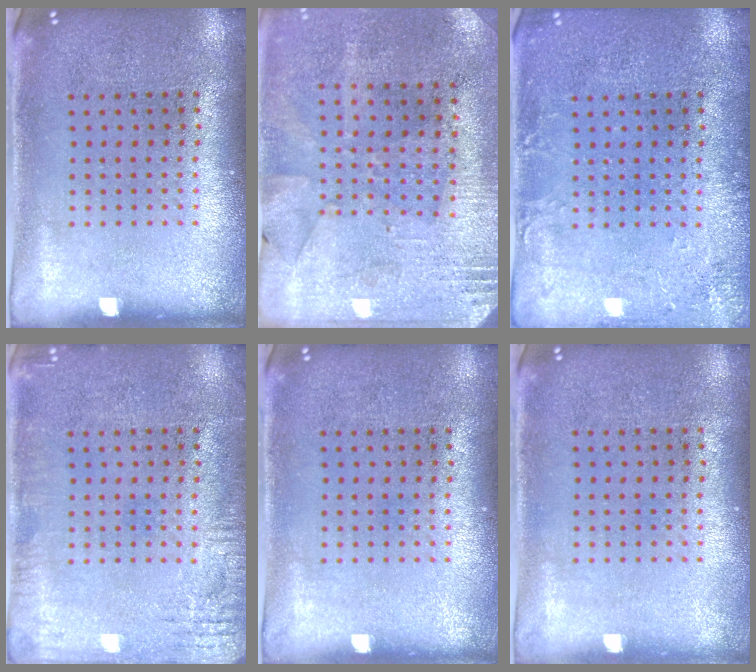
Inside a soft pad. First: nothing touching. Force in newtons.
{"total": 2.7, "press": 2.2, "slide": 1.5}
{"total": 2.1, "press": 2.1, "slide": 0.1}
{"total": 2.5, "press": 2.5, "slide": 0.2}
{"total": 0.0}
{"total": 0.0}